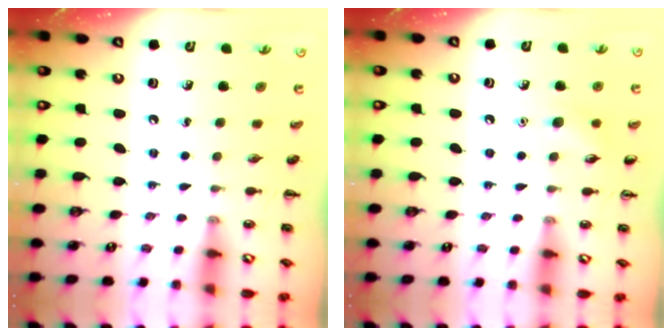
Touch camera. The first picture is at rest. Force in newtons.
{"total": 5.3, "press": 5.0, "slide": 1.6}